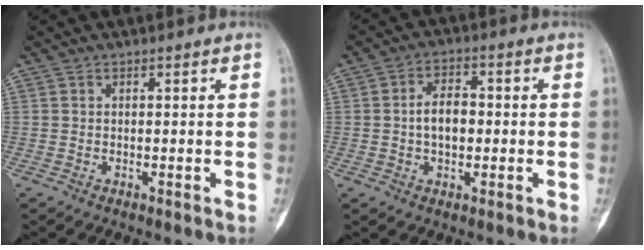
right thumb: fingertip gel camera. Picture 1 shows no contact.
{"total": 6.2, "force": [-0.2, 3.8, 4.8], "torque": [-0.075, 0.015, -0.008]}